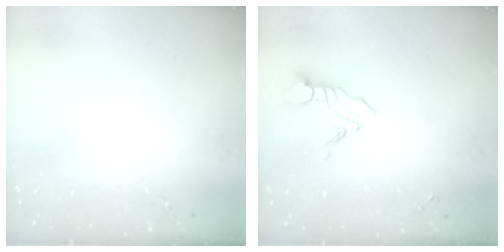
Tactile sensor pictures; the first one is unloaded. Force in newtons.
{"total": 8.5, "press": 8.4, "slide": 0.9}